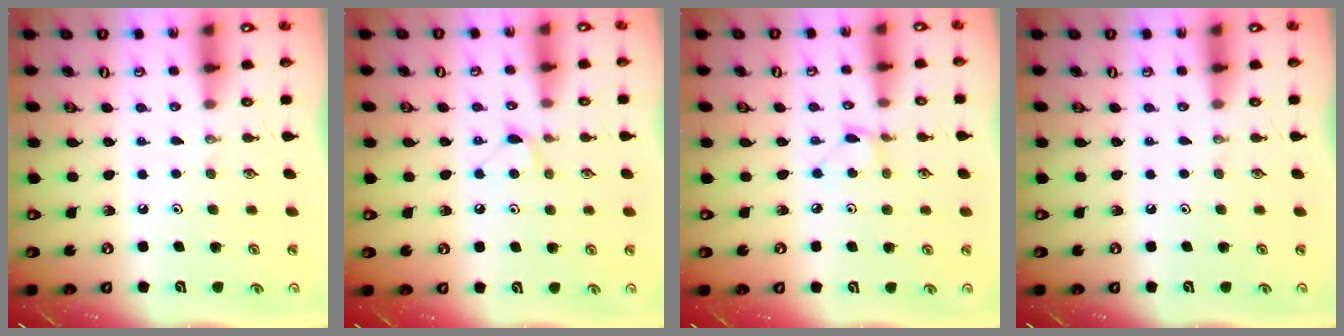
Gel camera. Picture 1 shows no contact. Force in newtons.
{"total": 6.9, "press": 6.8, "slide": 0.7}
{"total": 3.0, "press": 3.0, "slide": 0.4}
{"total": 0.0}